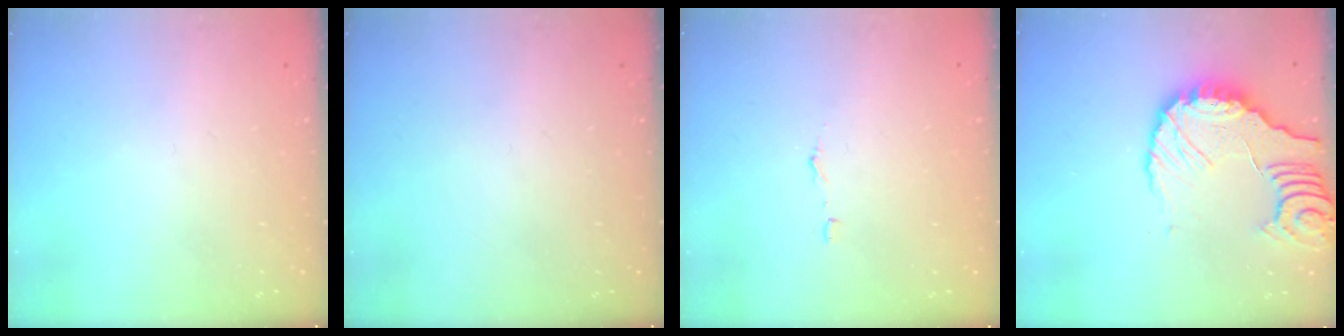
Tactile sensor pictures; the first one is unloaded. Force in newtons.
{"total": 0.0}
{"total": 2.9, "press": 2.9, "slide": 0.2}
{"total": 10.5, "press": 10.4, "slide": 1.1}